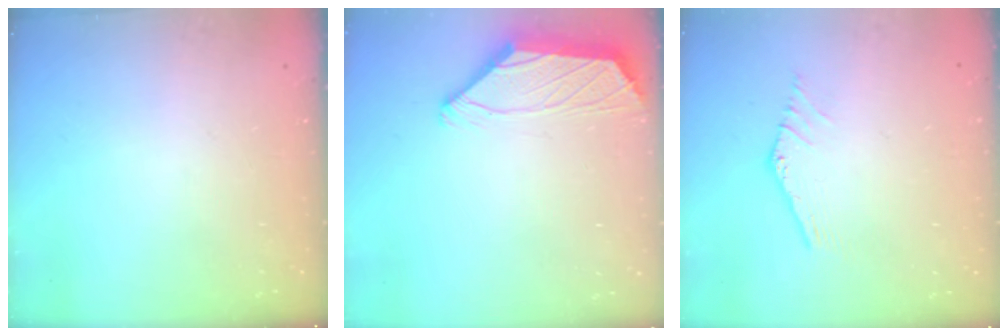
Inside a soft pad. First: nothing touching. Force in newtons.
{"total": 1.8, "press": 1.6, "slide": 0.7}
{"total": 1.4, "press": 1.3, "slide": 0.1}